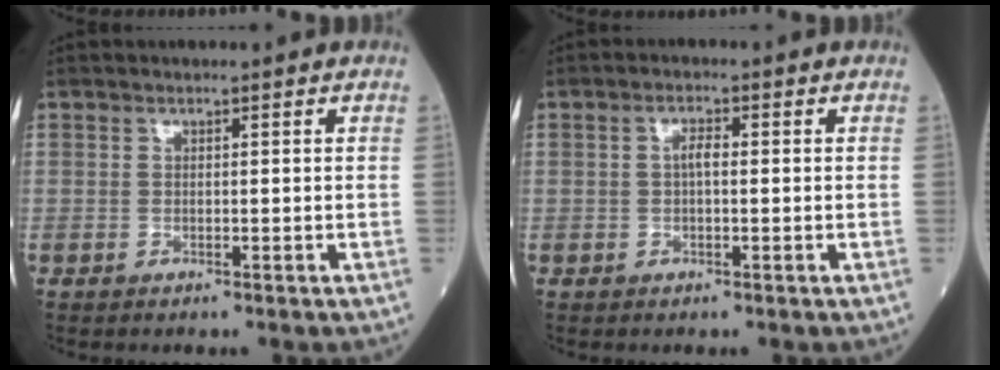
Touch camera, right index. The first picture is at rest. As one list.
[{"total": 2.0, "force": [0.1, 0.7, 1.8], "torque": [-0.034, 0.006, 0.000]}]